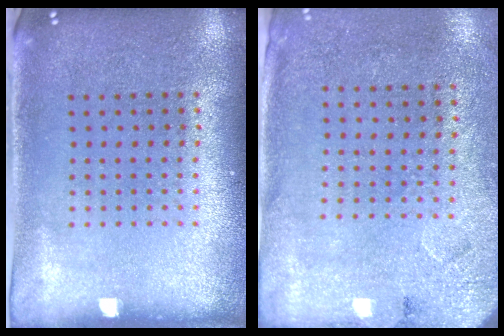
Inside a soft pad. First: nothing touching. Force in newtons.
{"total": 2.7, "press": 2.2, "slide": 1.5}